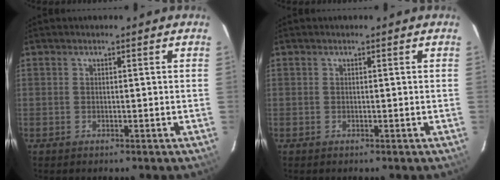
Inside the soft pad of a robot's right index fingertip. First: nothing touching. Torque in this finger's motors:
{"motor_torque": [0.00, 0.00, 0.04, 0.01]}